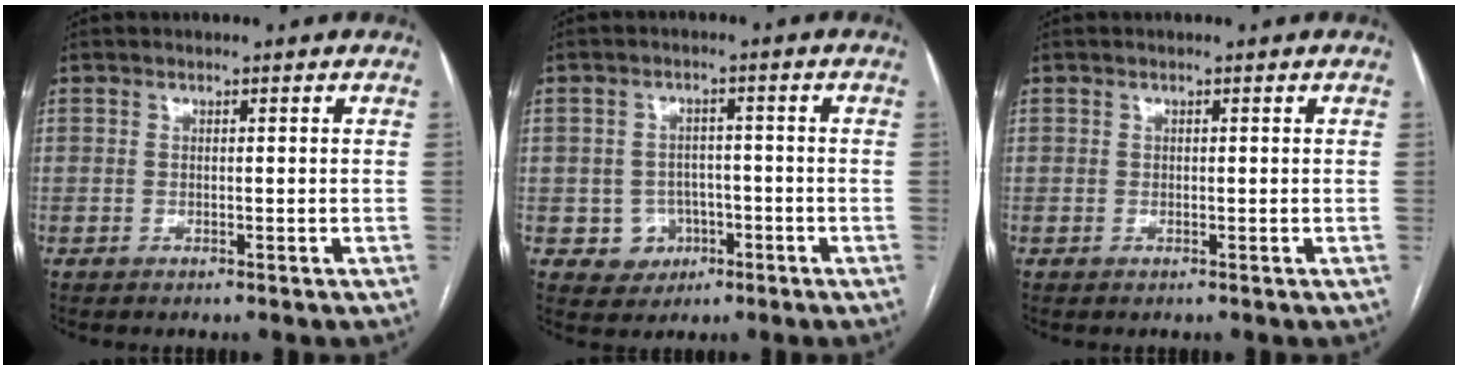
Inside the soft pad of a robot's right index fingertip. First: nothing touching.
{"total": 4.7, "force": [-1.6, 4.4, 0.5], "torque": [0.003, 0.013, -0.015]}
{"total": 0.0}